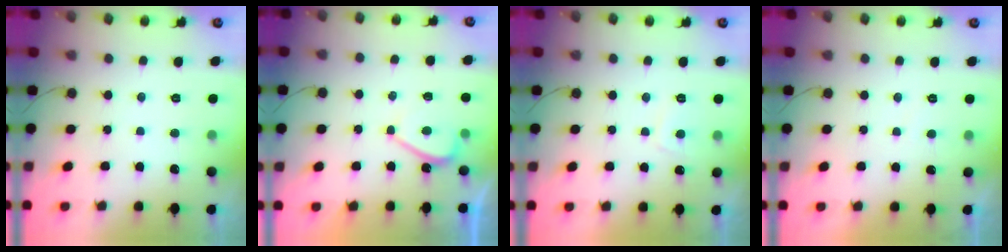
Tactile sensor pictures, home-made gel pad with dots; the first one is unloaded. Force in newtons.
{"total": 4.1, "press": 4.0, "slide": 0.7}
{"total": 2.8, "press": 2.7, "slide": 0.9}
{"total": 1.0, "press": 0.8, "slide": 0.7}